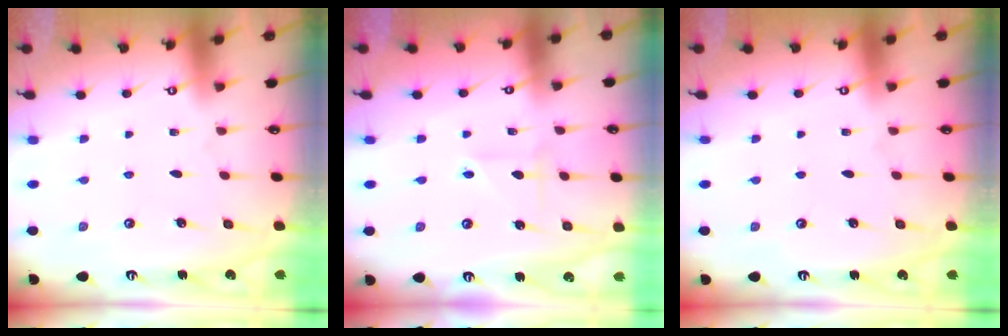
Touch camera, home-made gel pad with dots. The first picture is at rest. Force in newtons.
{"total": 2.3, "press": 2.3, "slide": 0.4}
{"total": 0.0}